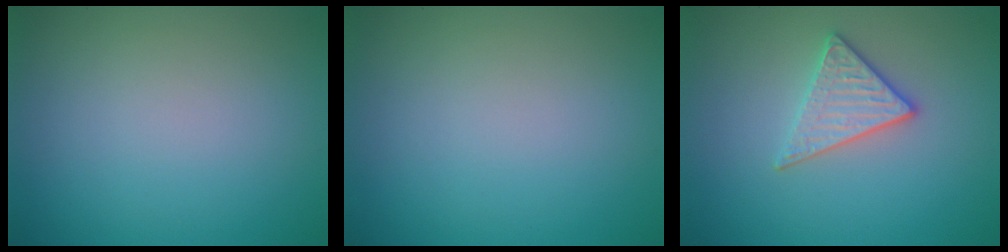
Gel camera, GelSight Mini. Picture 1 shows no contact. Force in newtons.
{"total": 0.0}
{"total": 2.8, "press": 2.6, "slide": 1.1}